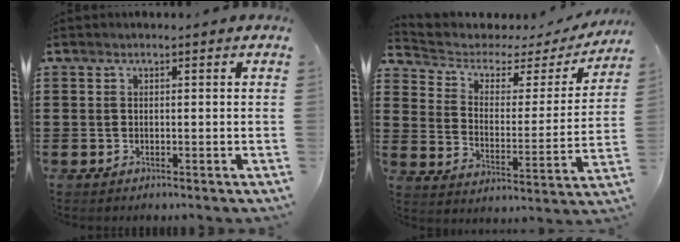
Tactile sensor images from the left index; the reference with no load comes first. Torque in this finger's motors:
{"motor_torque": [0.95, -1.19, 0.02, 0.00]}